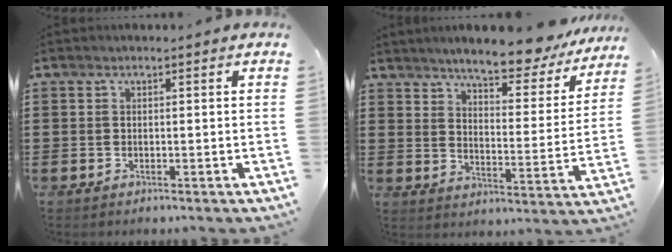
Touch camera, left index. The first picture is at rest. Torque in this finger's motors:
{"motor_torque": [2.14, 0.00, 1.05, 0.21]}